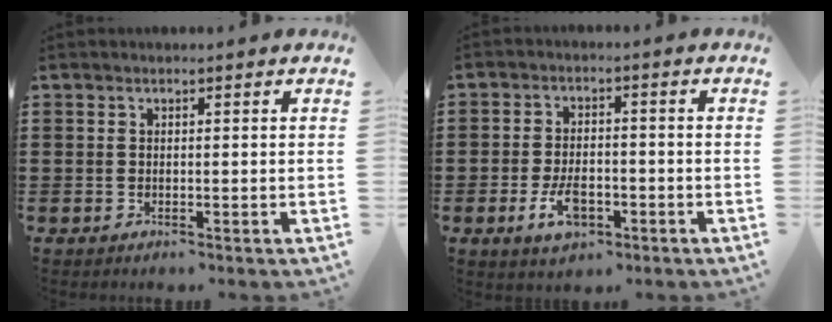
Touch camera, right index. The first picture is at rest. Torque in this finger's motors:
{"motor_torque": [2.14, 0.00, 0.32, 0.03]}